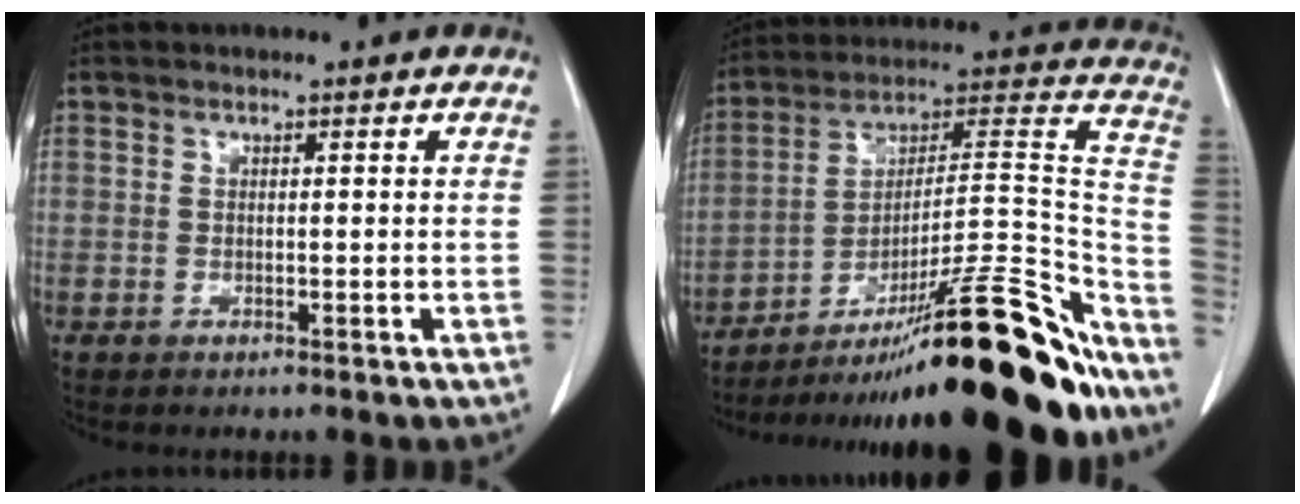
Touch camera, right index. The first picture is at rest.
{"total": 33.5, "force": [-24.9, 4.8, 21.9], "torque": [-0.236, -0.003, -0.372]}